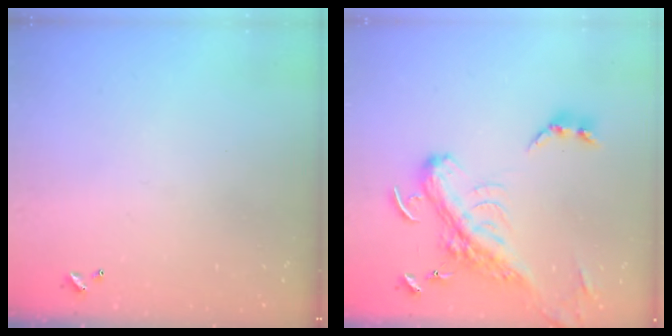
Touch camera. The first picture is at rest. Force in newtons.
{"total": 9.5, "press": 9.3, "slide": 2.2}